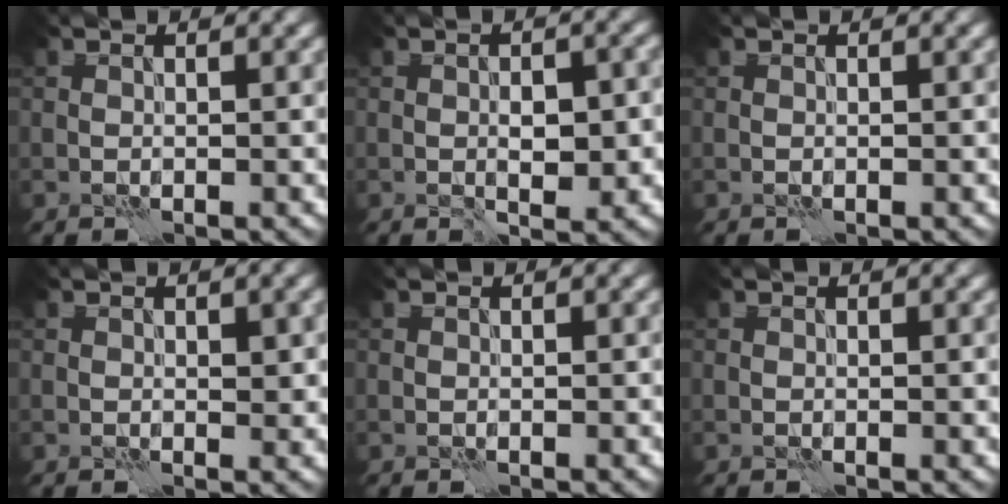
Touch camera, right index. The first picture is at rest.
{"total": 3.8, "force": [-0.4, 1.7, 3.4], "torque": [-0.048, 0.002, -0.004]}
{"total": 0.0}
{"total": 1.3, "force": [0.3, 0.6, 1.1], "torque": [-0.012, -0.002, 0.004]}
{"total": 0.0}
{"total": 0.0}